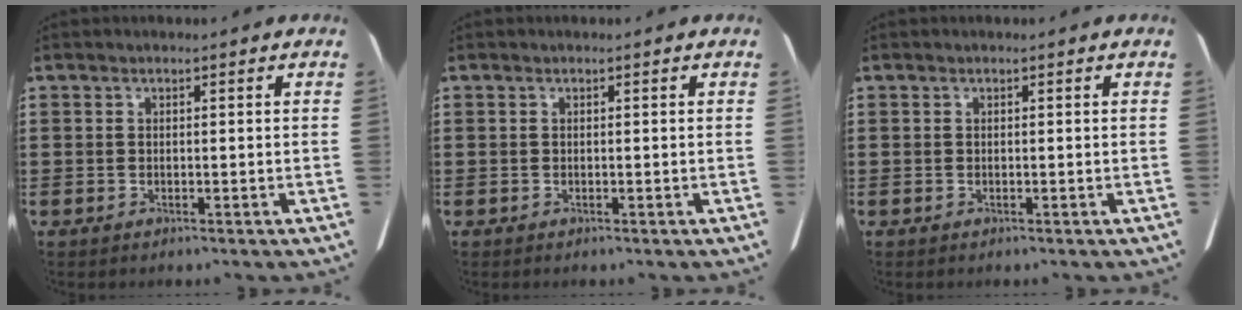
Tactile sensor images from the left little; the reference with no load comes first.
{"total": 0.0}
{"total": 0.0}